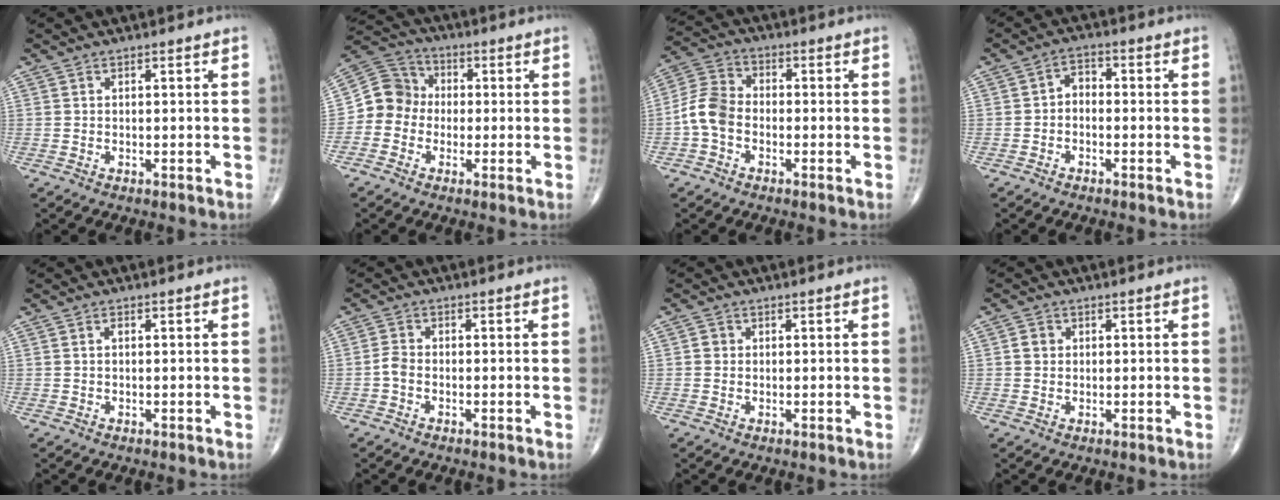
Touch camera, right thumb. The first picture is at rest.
{"total": 8.0, "force": [-1.3, 7.4, 2.7], "torque": [-0.027, 0.035, -0.038]}
{"total": 7.2, "force": [-2.0, 5.1, 4.7], "torque": [-0.087, 0.025, -0.054]}
{"total": 3.1, "force": [-0.8, 2.3, 2.0], "torque": [-0.018, 0.021, -0.029]}
{"total": 0.7, "force": [0.1, 0.4, 0.6], "torque": [-0.010, 0.001, 0.001]}
{"total": 2.0, "force": [-0.8, 1.3, 1.4], "torque": [-0.029, 0.007, -0.023]}
{"total": 1.4, "force": [0.1, 1.3, 0.4], "torque": [0.000, 0.002, 0.000]}
{"total": 2.0, "force": [0.3, 1.8, 0.8], "torque": [-0.005, 0.002, 0.003]}